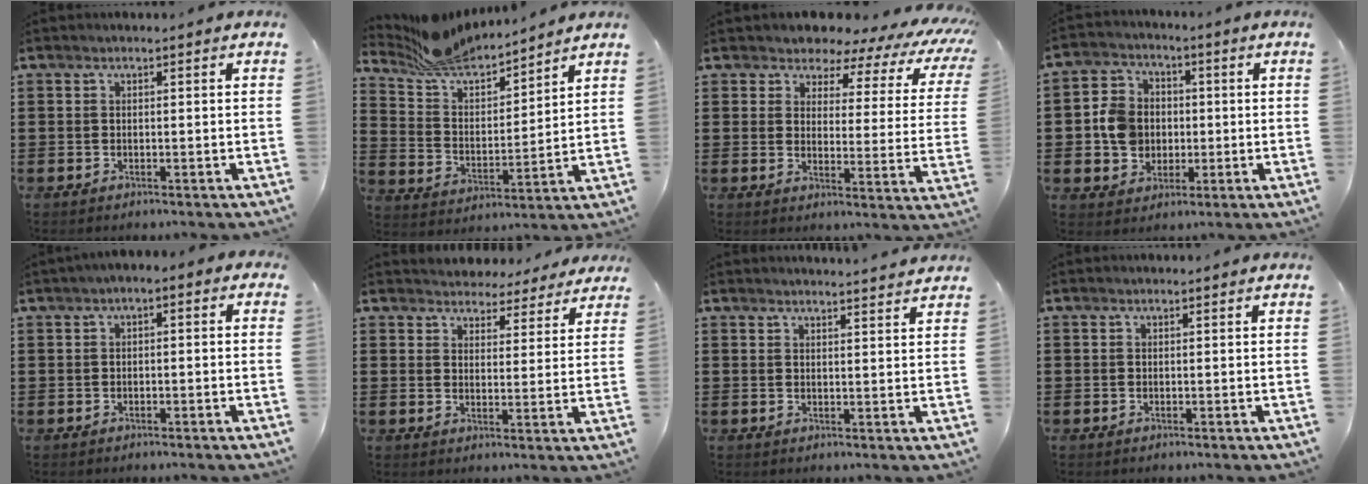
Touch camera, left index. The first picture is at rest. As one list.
[{"total": 8.8, "force": [8.3, 1.8, 2.1], "torque": [-0.080, -0.045, 0.153]}, {"total": 4.7, "force": [4.1, 1.9, 1.4], "torque": [-0.039, -0.032, 0.064]}, {"total": 7.0, "force": [-0.4, 6.4, 2.7], "torque": [-0.067, 0.015, -0.007]}, {"total": 1.6, "force": [-1.2, 0.6, 0.9], "torque": [-0.025, 0.003, -0.029]}, {"total": 4.2, "force": [4.1, 0.8, -0.1], "torque": [-0.011, -0.022, 0.072]}, {"total": 2.4, "force": [2.4, -0.5, 0.2], "torque": [-0.009, -0.009, 0.047]}, {"total": 0.0}]